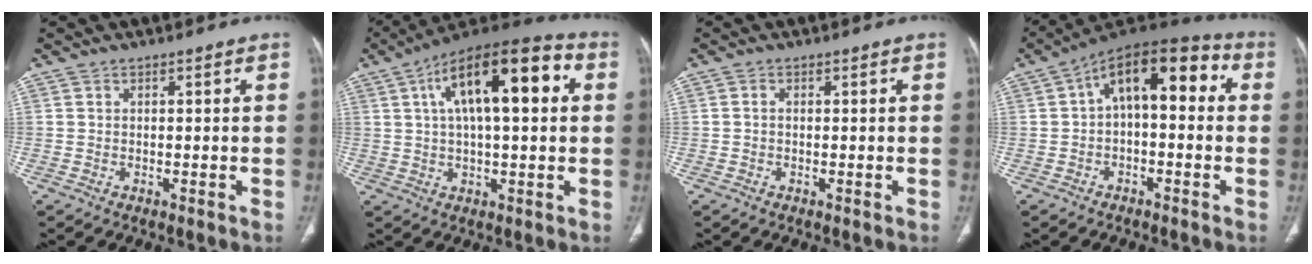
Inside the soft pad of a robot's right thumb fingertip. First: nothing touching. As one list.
[{"total": 19.2, "force": [5.1, 7.3, 17.0], "torque": [-0.256, 0.022, 0.070]}, {"total": 0.6, "force": [-0.1, 0.4, 0.4], "torque": [-0.007, 0.001, -0.006]}, {"total": 14.3, "force": [2.1, 7.1, 12.2], "torque": [-0.151, 0.047, 0.022]}]